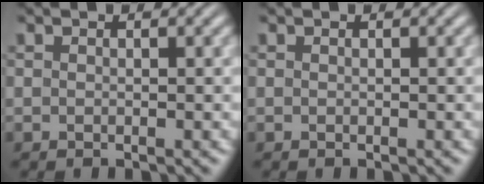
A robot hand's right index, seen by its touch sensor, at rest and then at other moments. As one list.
[{"total": 0.0}]